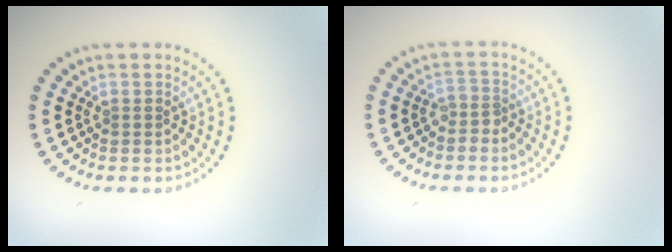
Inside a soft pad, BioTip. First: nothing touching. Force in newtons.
{"total": 1.3, "press": 1.0, "slide": 0.9}